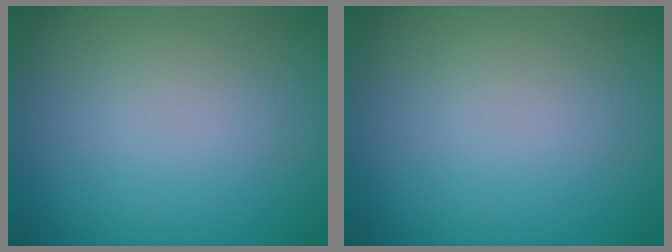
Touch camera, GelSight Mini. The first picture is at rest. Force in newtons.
{"total": 0.0}